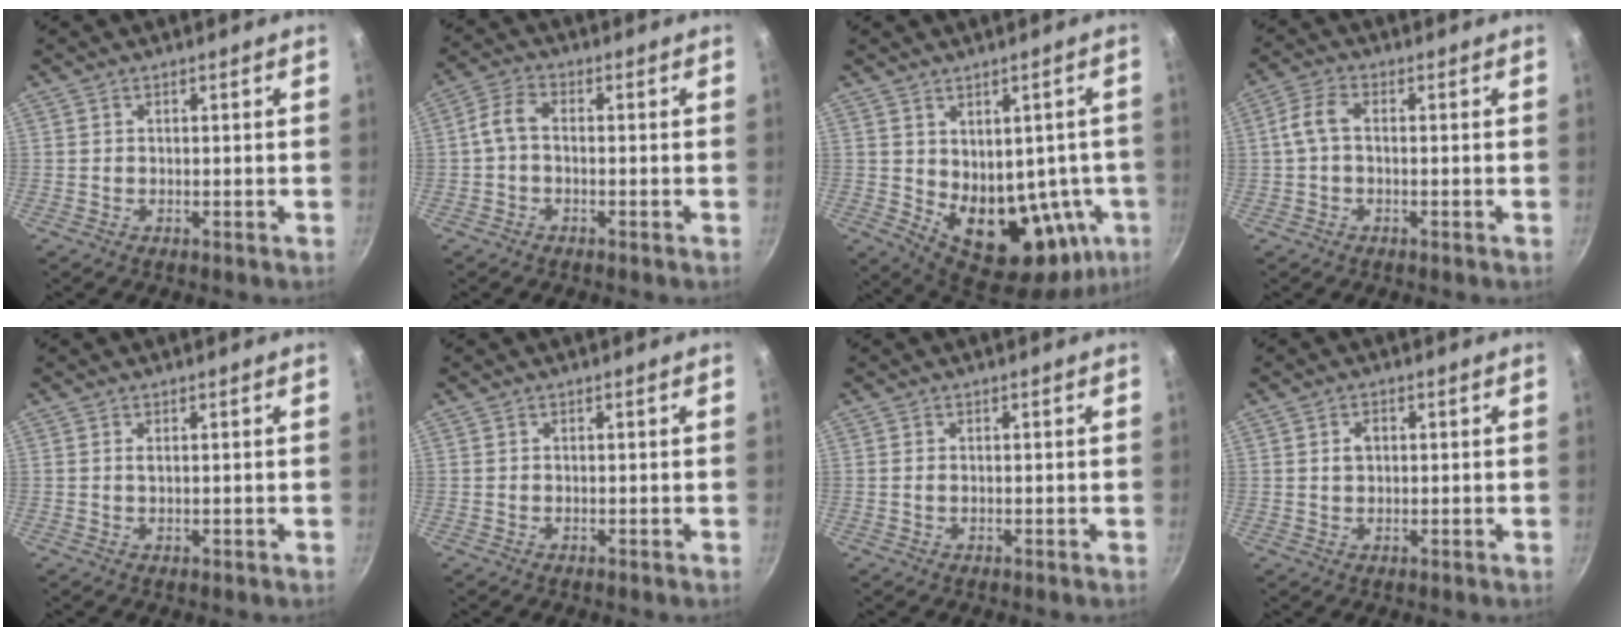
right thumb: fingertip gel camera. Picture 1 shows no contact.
{"total": 4.2, "force": [-0.7, 2.4, 3.4], "torque": [-0.074, 0.022, -0.023]}
{"total": 17.8, "force": [-1.0, 11.6, 13.5], "torque": [-0.135, -0.020, 0.018]}
{"total": 4.5, "force": [0.0, 2.5, 3.8], "torque": [-0.085, 0.019, -0.007]}
{"total": 0.8, "force": [0.2, 0.2, 0.8], "torque": [-0.013, -0.001, 0.004]}
{"total": 0.0}
{"total": 0.7, "force": [0.1, 0.4, 0.5], "torque": [-0.009, 0.001, 0.001]}
{"total": 2.5, "force": [0.5, 1.8, 1.6], "torque": [-0.020, 0.002, 0.008]}